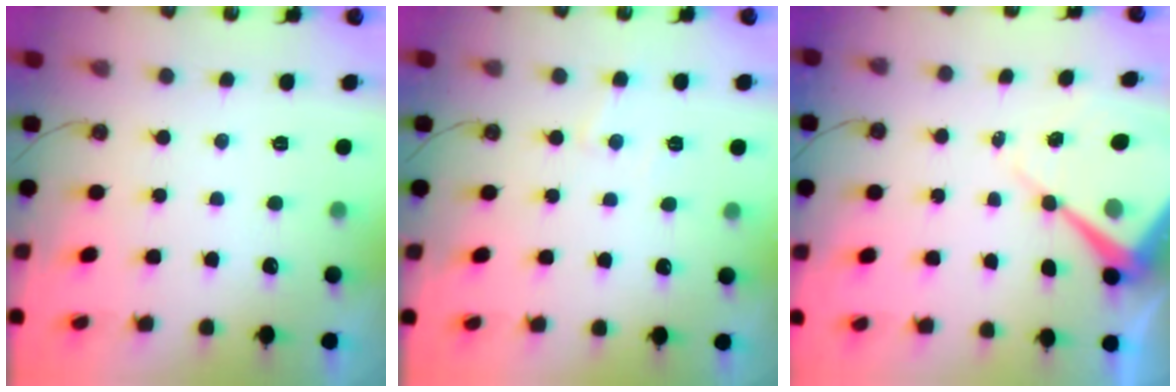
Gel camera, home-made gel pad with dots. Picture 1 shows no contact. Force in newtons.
{"total": 4.8, "press": 4.8, "slide": 0.7}
{"total": 11.6, "press": 11.5, "slide": 0.8}